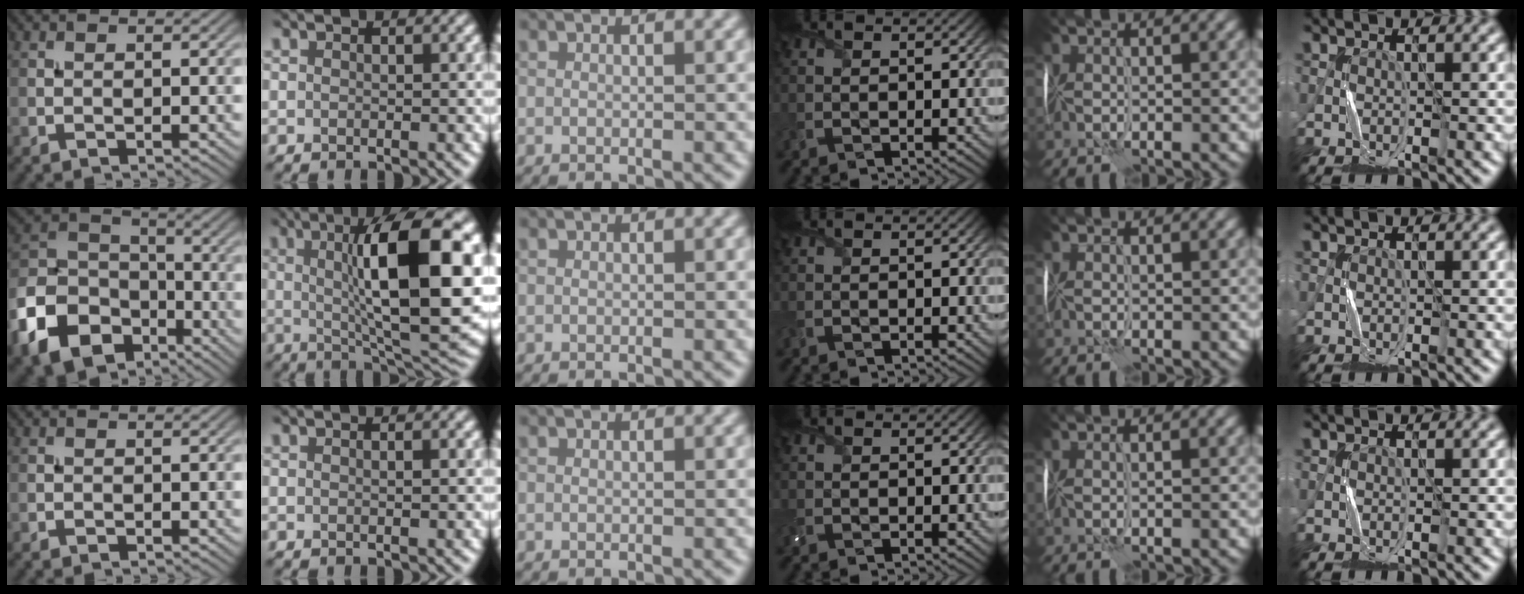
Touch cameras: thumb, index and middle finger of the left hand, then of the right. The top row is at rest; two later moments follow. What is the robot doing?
{"motion": "fold", "object": "handkerchief"}